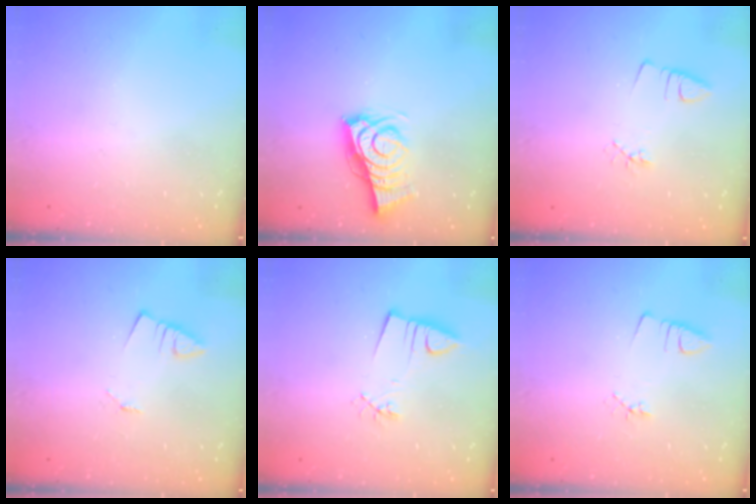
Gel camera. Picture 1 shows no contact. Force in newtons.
{"total": 8.7, "press": 8.5, "slide": 1.6}
{"total": 2.4, "press": 1.9, "slide": 1.5}
{"total": 1.3, "press": 1.3, "slide": 0.1}
{"total": 3.7, "press": 2.3, "slide": 2.9}
{"total": 2.2, "press": 1.7, "slide": 1.4}